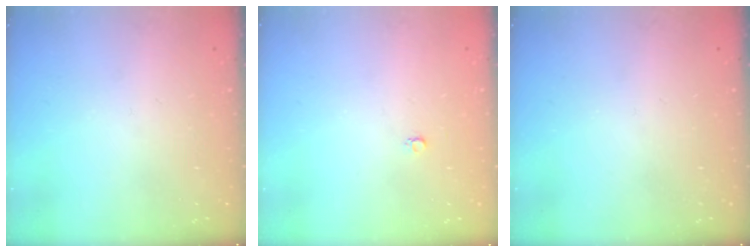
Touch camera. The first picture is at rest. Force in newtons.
{"total": 2.6, "press": 2.6, "slide": 0.3}
{"total": 0.0}